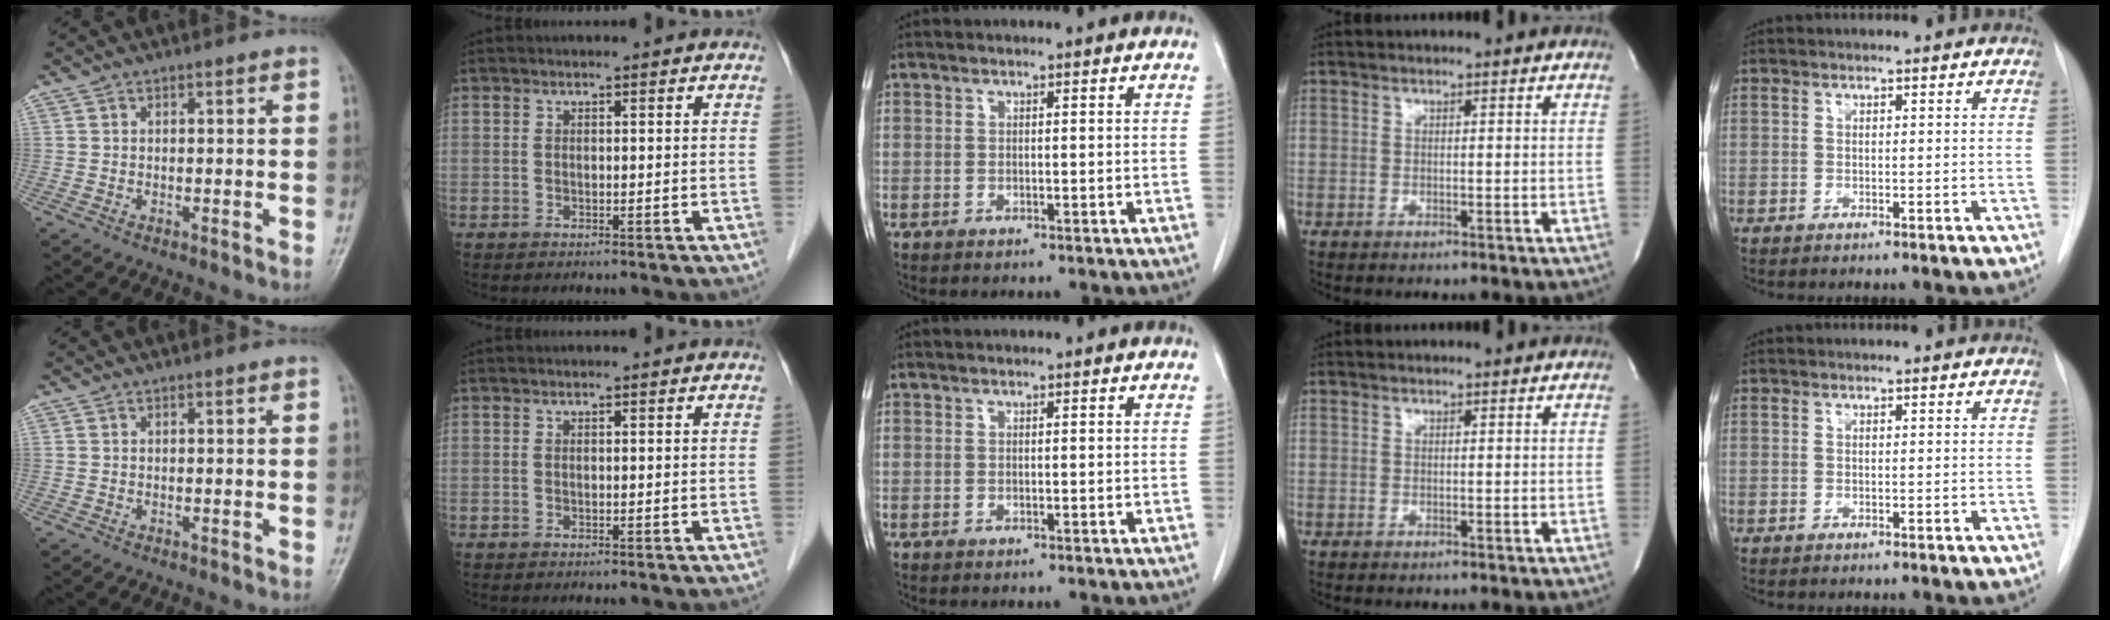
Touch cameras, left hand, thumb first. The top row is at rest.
{}